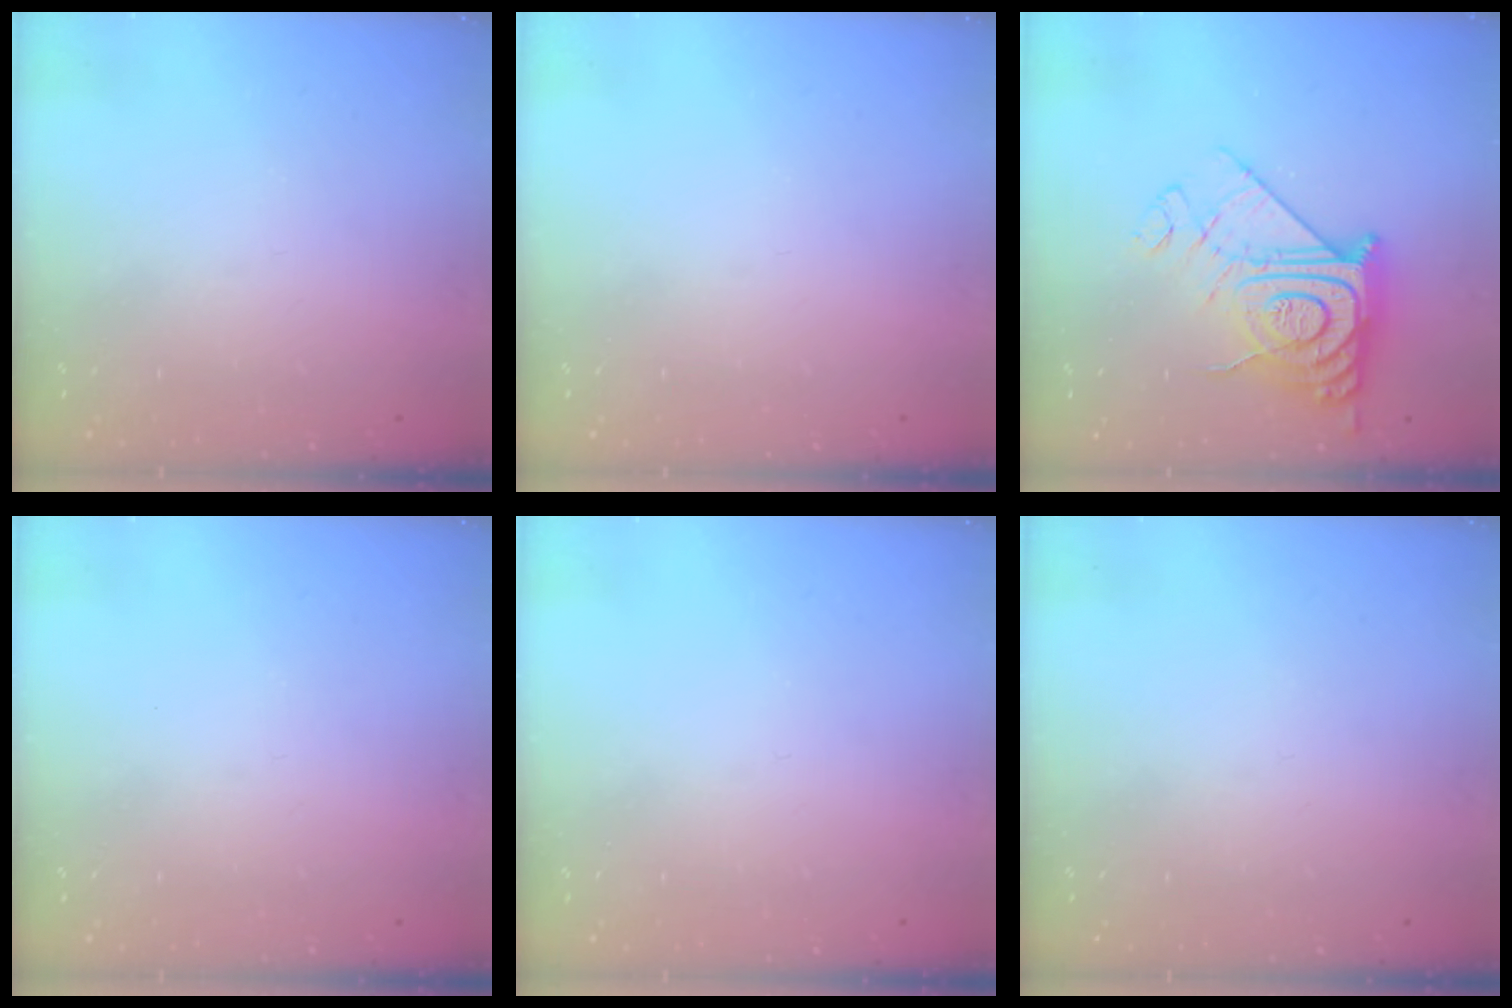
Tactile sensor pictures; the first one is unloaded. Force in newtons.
{"total": 0.0}
{"total": 16.0, "press": 15.9, "slide": 1.3}
{"total": 0.0}
{"total": 0.0}
{"total": 0.0}